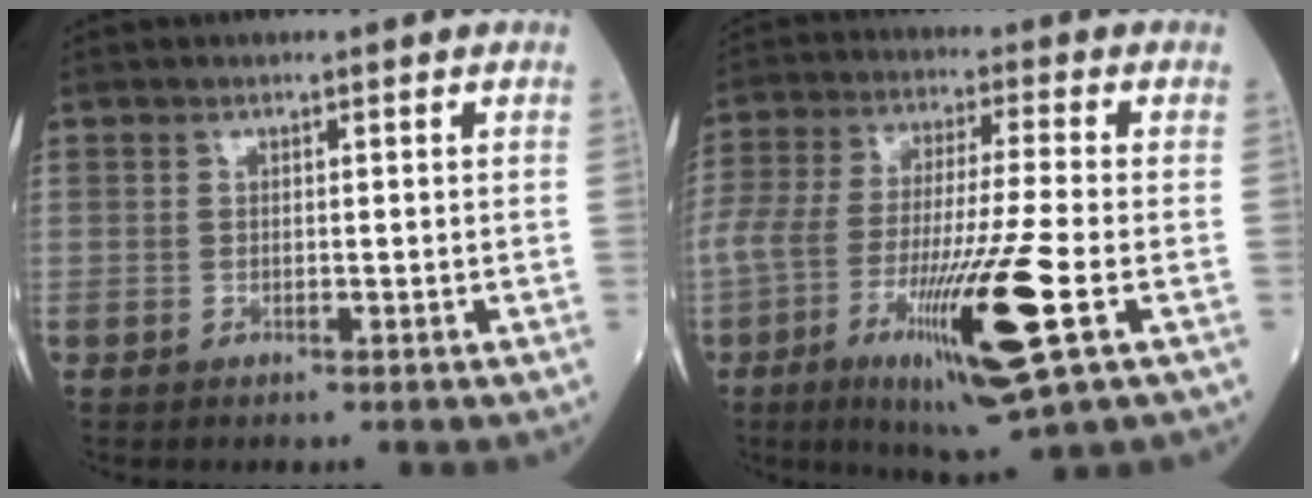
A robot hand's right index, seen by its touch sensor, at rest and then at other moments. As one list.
[{"total": 18.0, "force": [-6.9, 0.9, 16.6], "torque": [-0.338, -0.036, -0.124]}]